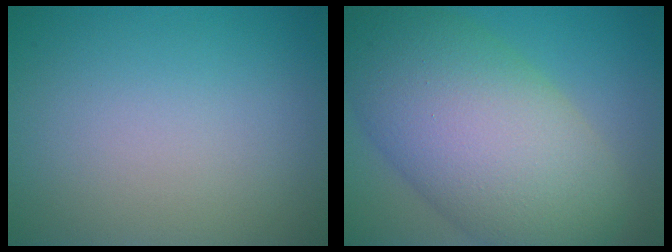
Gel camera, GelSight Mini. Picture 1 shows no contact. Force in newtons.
{"total": 13.4, "press": 13.4, "slide": 0.5}